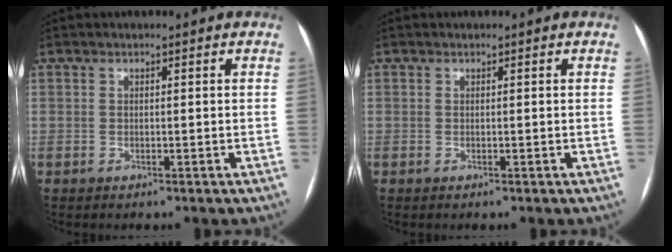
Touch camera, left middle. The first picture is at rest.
{"total": 0.0}